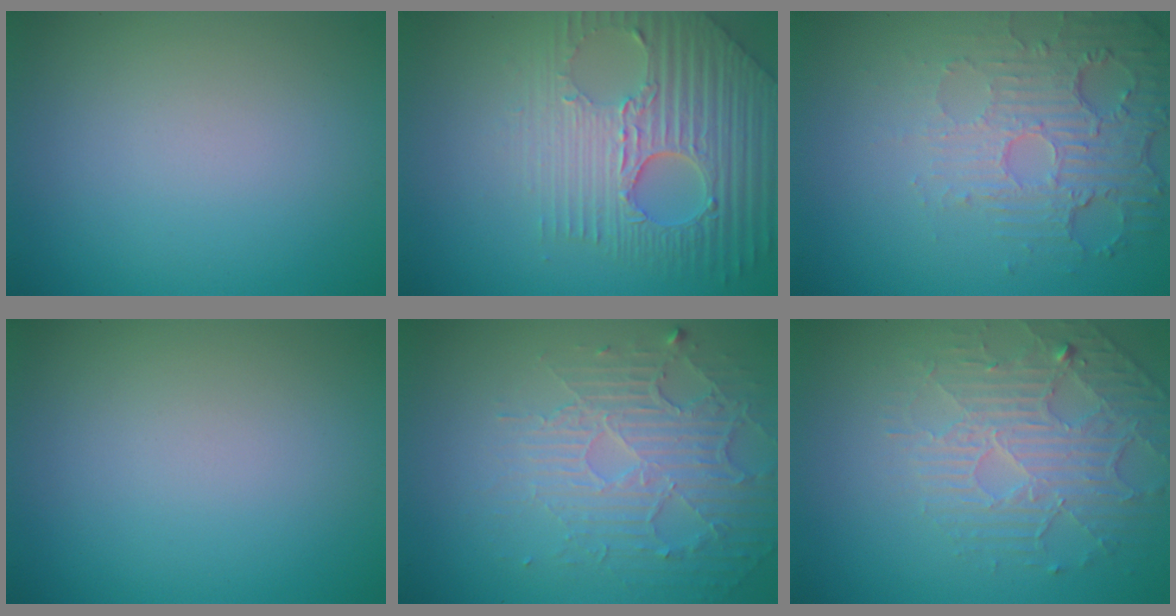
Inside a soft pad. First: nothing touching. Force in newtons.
{"total": 7.6, "press": 5.5, "slide": 5.3}
{"total": 6.0, "press": 3.6, "slide": 4.8}
{"total": 0.0}
{"total": 5.7, "press": 3.4, "slide": 4.6}
{"total": 4.7, "press": 3.4, "slide": 3.2}